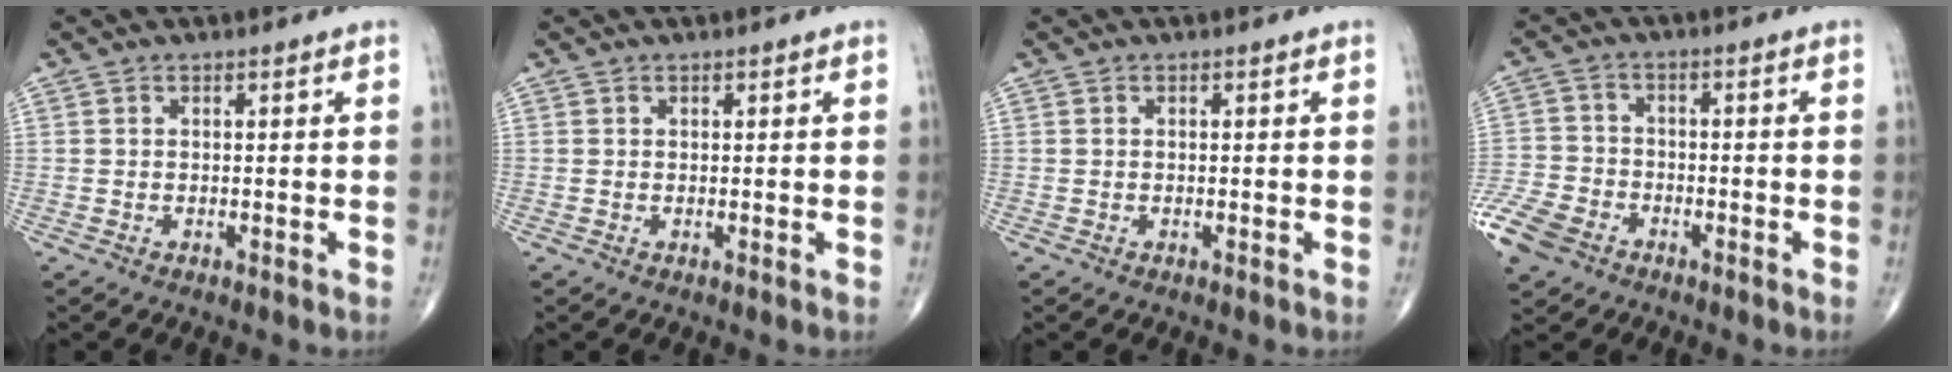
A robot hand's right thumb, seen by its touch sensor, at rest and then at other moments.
{"total": 0.0}
{"total": 0.0}
{"total": 8.7, "force": [-5.1, 5.9, 3.8], "torque": [-0.081, 0.013, -0.101]}